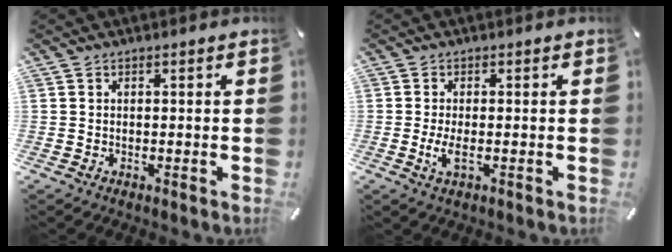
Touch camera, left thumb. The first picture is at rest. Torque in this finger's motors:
{"motor_torque": [0.03, 0.83, 0.13, 0.13, 0.13]}